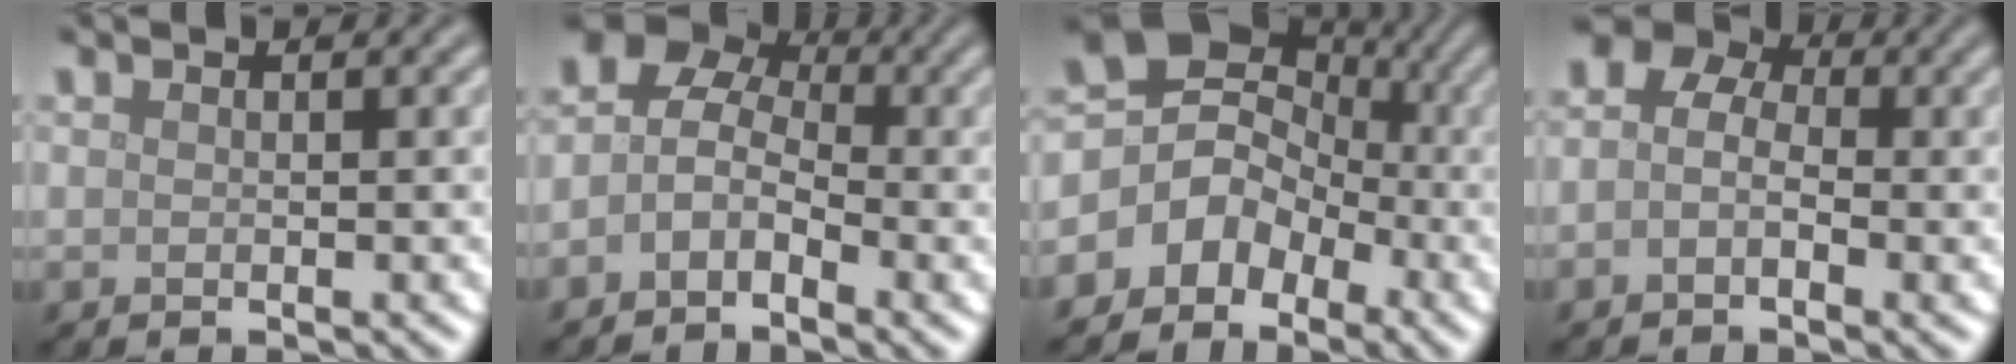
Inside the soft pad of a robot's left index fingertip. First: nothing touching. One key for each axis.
{"total": 3.9, "fx": -0.6, "fy": 2.9, "fz": 2.5, "tx": -0.036, "ty": 0.009, "tz": -0.017}
{"total": 5.7, "fx": -1.9, "fy": 4.7, "fz": 2.5, "tx": -0.030, "ty": 0.014, "tz": -0.055}
{"total": 5.4, "fx": 0.6, "fy": 4.1, "fz": 3.5, "tx": -0.022, "ty": 0.026, "tz": -0.030}